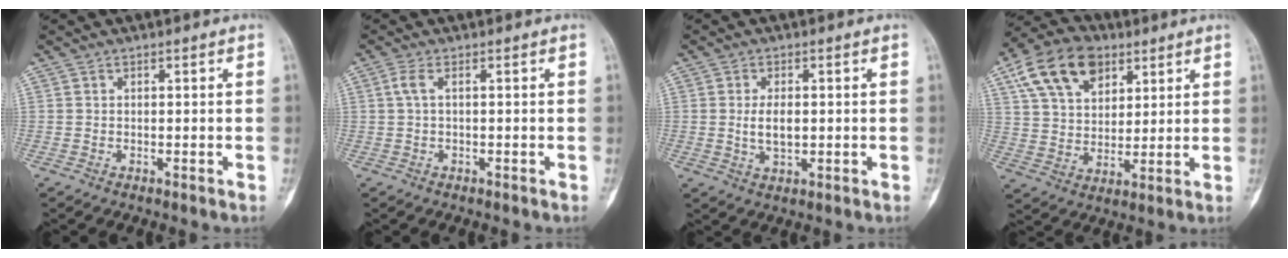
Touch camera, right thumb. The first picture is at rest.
{"total": 1.8, "force": [0.3, 0.5, 1.7], "torque": [-0.051, 0.010, 0.008]}
{"total": 4.5, "force": [0.2, 2.4, 3.8], "torque": [-0.068, -0.006, 0.008]}
{"total": 15.6, "force": [7.7, 9.9, 9.3], "torque": [-0.148, -0.010, 0.139]}